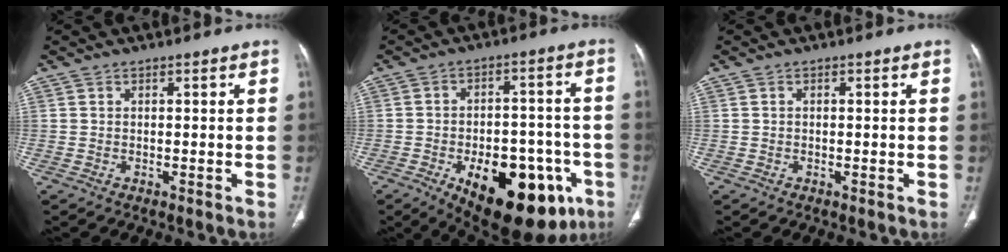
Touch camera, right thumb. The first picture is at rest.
{"total": 23.4, "force": [-9.7, 12.2, 17.5], "torque": [-0.196, 0.030, -0.120]}
{"total": 0.0}